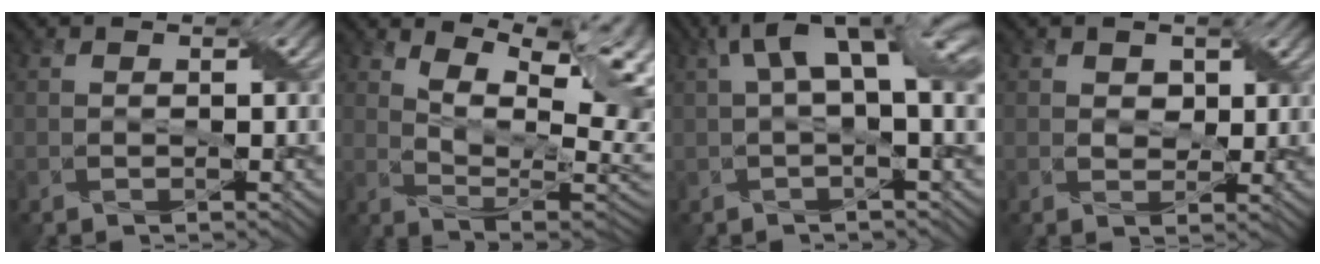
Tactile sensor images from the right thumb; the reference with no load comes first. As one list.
[{"total": 13.2, "force": [6.0, 5.4, 10.4], "torque": [-0.181, 0.012, 0.097]}, {"total": 10.5, "force": [2.6, 3.4, 9.6], "torque": [-0.171, 0.022, 0.042]}, {"total": 2.4, "force": [1.2, 1.8, 1.0], "torque": [-0.028, -0.003, 0.014]}]